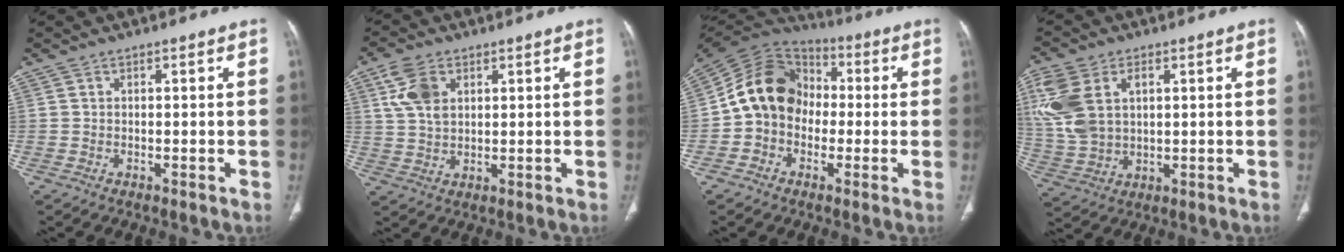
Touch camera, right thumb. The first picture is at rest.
{"total": 7.3, "force": [2.9, 4.6, 4.9], "torque": [-0.093, -0.002, 0.062]}
{"total": 14.2, "force": [-0.7, 11.6, 8.2], "torque": [-0.122, 0.037, -0.029]}
{"total": 14.0, "force": [4.0, 9.1, 9.9], "torque": [-0.226, 0.004, 0.089]}